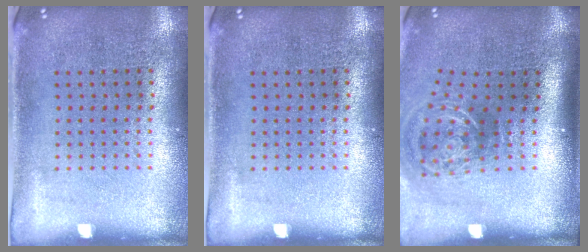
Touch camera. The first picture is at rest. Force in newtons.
{"total": 0.0}
{"total": 2.3, "press": 1.3, "slide": 1.8}